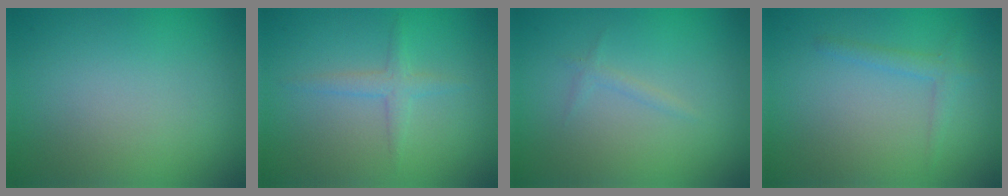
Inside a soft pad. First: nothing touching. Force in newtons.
{"total": 1.6, "press": 1.6, "slide": 0.1}
{"total": 0.7, "press": 0.7, "slide": 0.1}
{"total": 1.5, "press": 1.5, "slide": 0.1}